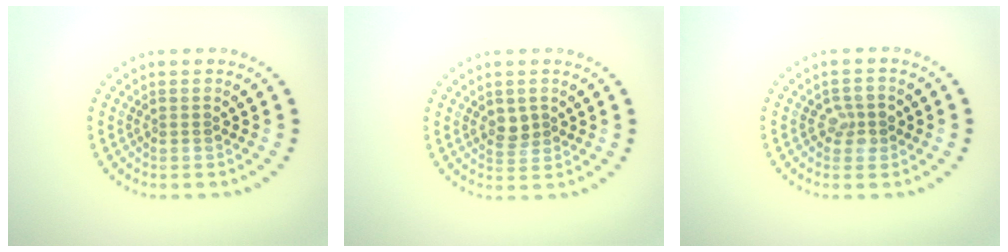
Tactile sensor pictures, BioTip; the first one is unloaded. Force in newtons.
{"total": 1.5, "press": 1.4, "slide": 0.5}
{"total": 1.9, "press": 1.9, "slide": 0.5}